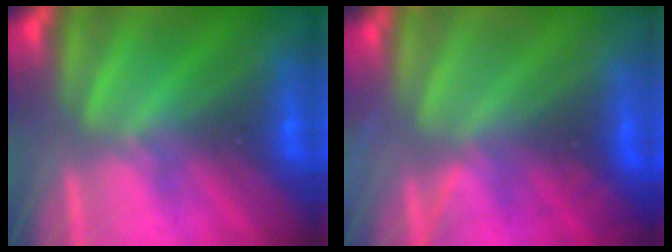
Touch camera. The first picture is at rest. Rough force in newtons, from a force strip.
{"total": 5.3}